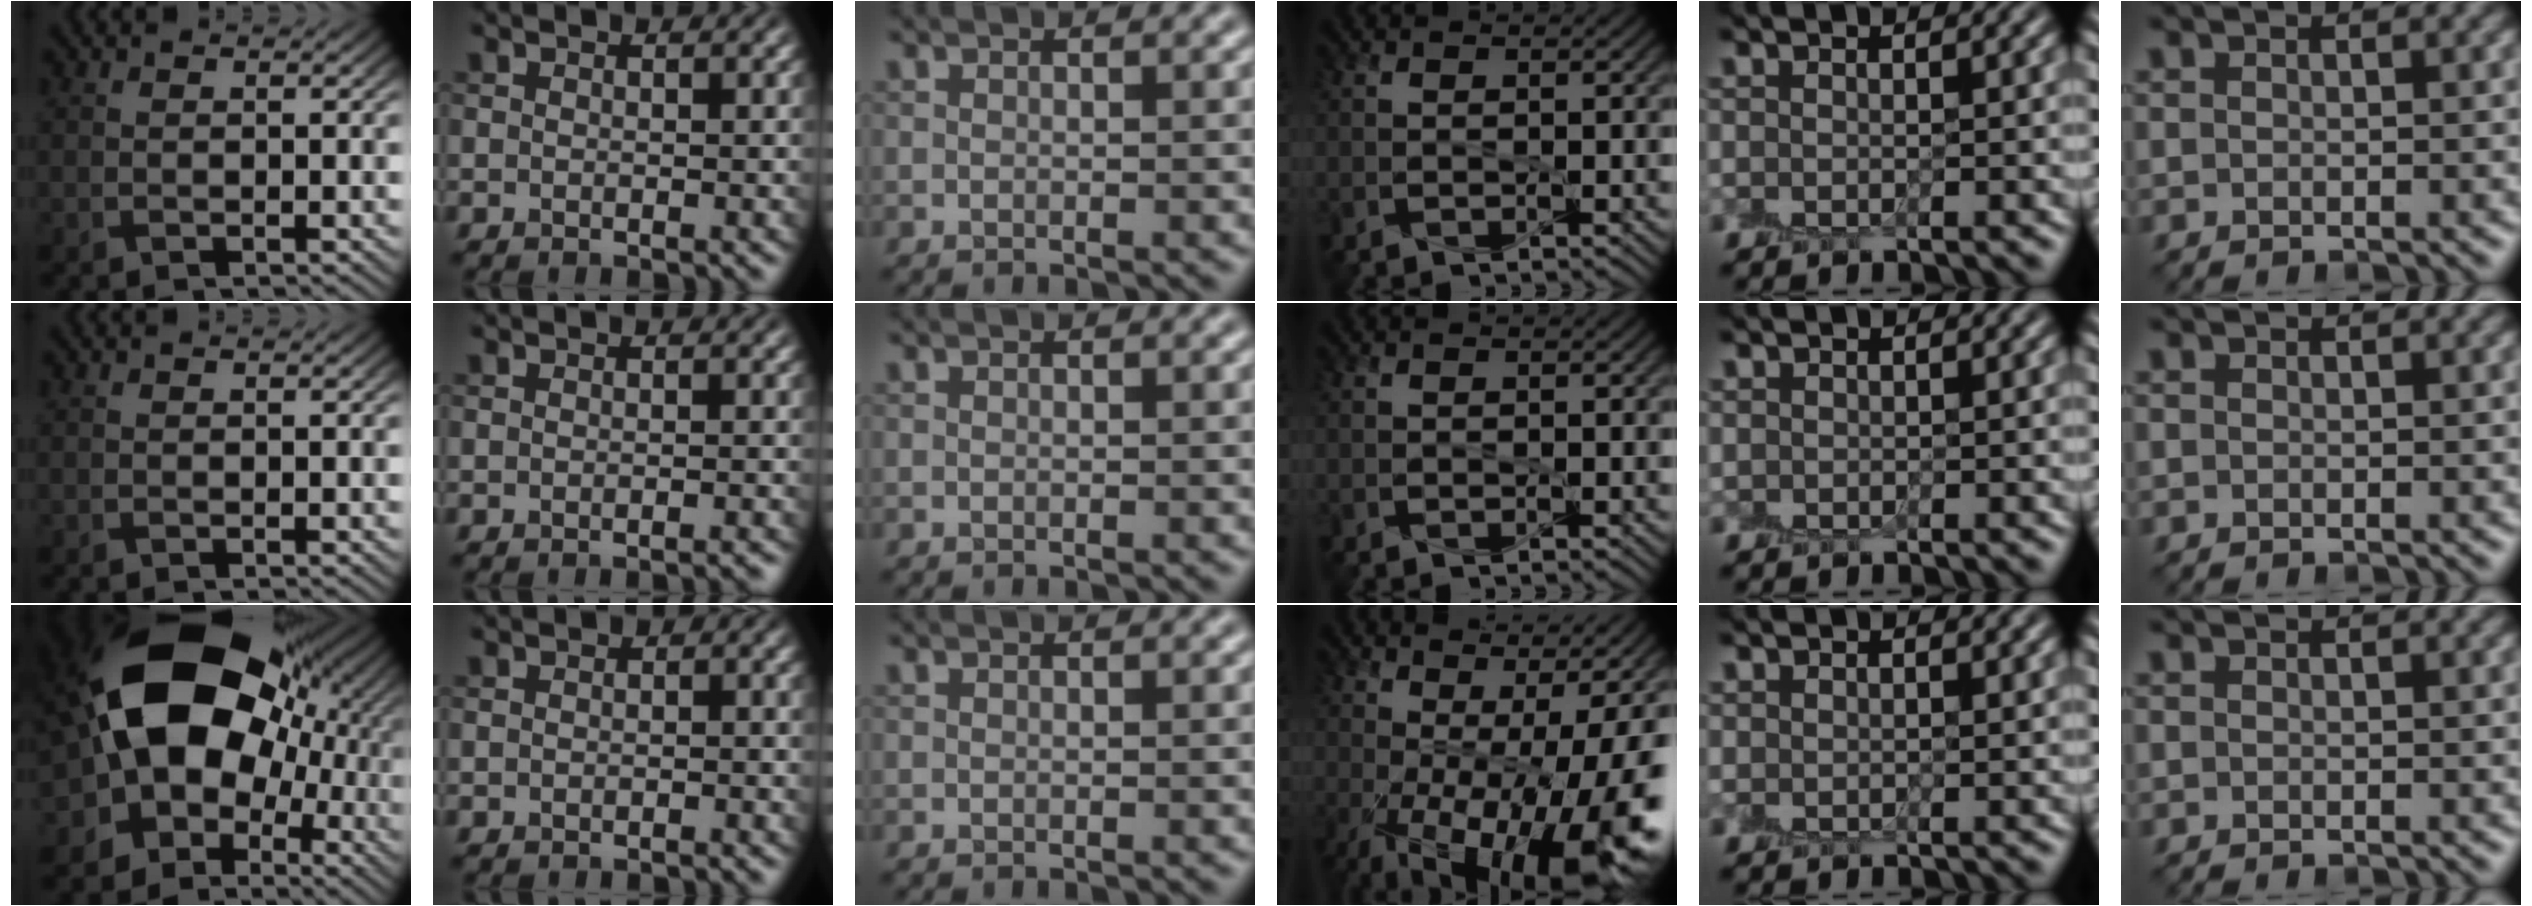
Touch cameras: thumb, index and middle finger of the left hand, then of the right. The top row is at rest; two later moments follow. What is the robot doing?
{"motion": "peel", "object": "small bumper sticker"}